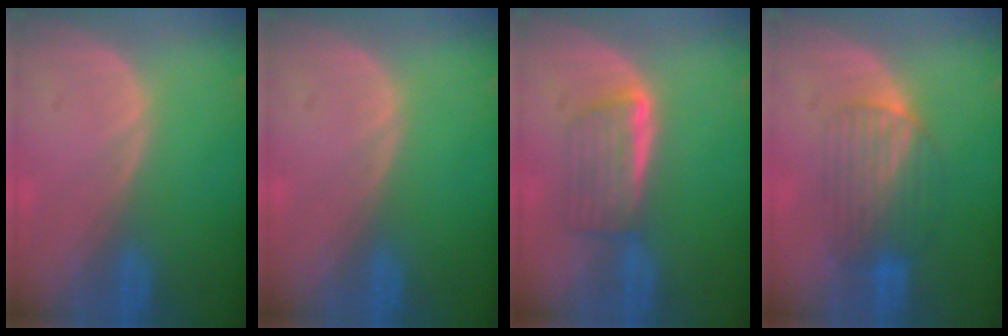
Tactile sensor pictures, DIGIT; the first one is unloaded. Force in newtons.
{"total": 0.0}
{"total": 5.9, "press": 5.1, "slide": 2.8}
{"total": 6.3, "press": 6.2, "slide": 1.1}